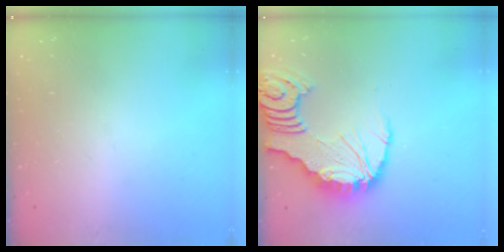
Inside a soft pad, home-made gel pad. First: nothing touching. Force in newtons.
{"total": 10.0, "press": 9.9, "slide": 1.2}